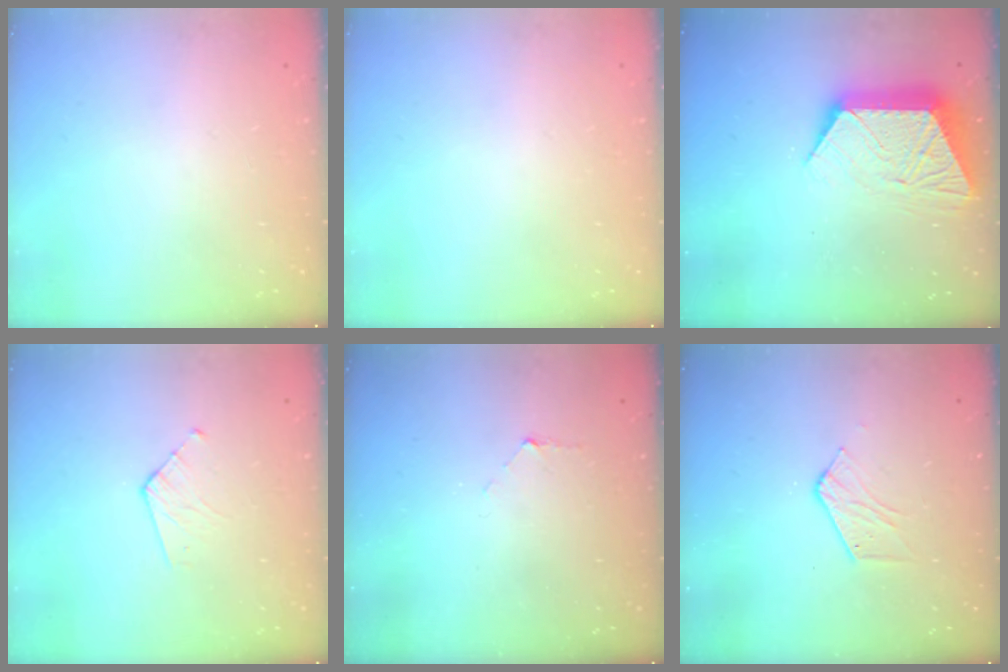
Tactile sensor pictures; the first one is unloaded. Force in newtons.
{"total": 0.0}
{"total": 13.4, "press": 13.3, "slide": 0.9}
{"total": 3.4, "press": 3.4, "slide": 0.3}
{"total": 3.9, "press": 3.9, "slide": 0.4}
{"total": 5.3, "press": 5.3, "slide": 0.2}